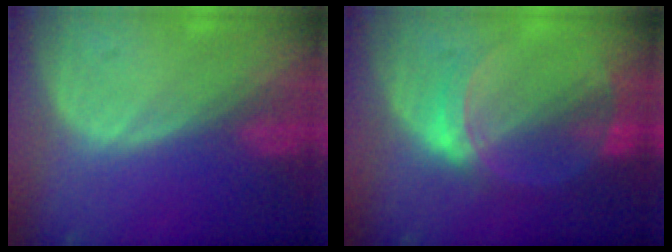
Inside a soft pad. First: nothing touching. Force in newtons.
{"total": 6.8, "press": 6.0, "slide": 3.2}